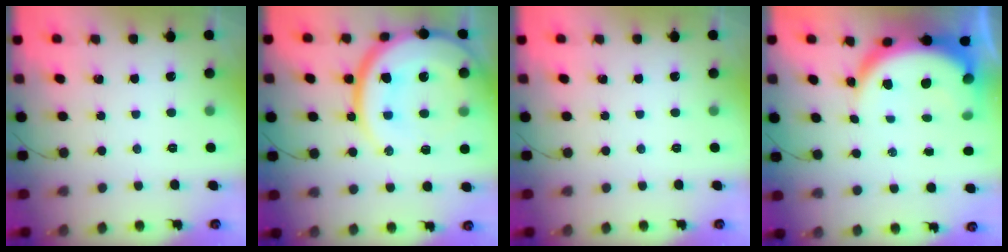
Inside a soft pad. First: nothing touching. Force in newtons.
{"total": 28.1, "press": 27.7, "slide": 4.8}
{"total": 0.0}
{"total": 10.4, "press": 10.3, "slide": 1.2}